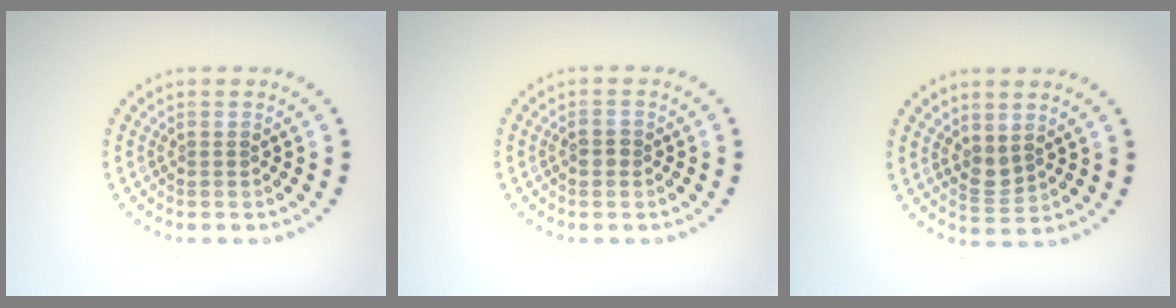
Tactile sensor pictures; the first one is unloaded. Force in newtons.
{"total": 1.2, "press": 1.1, "slide": 0.2}
{"total": 1.7, "press": 1.4, "slide": 0.9}